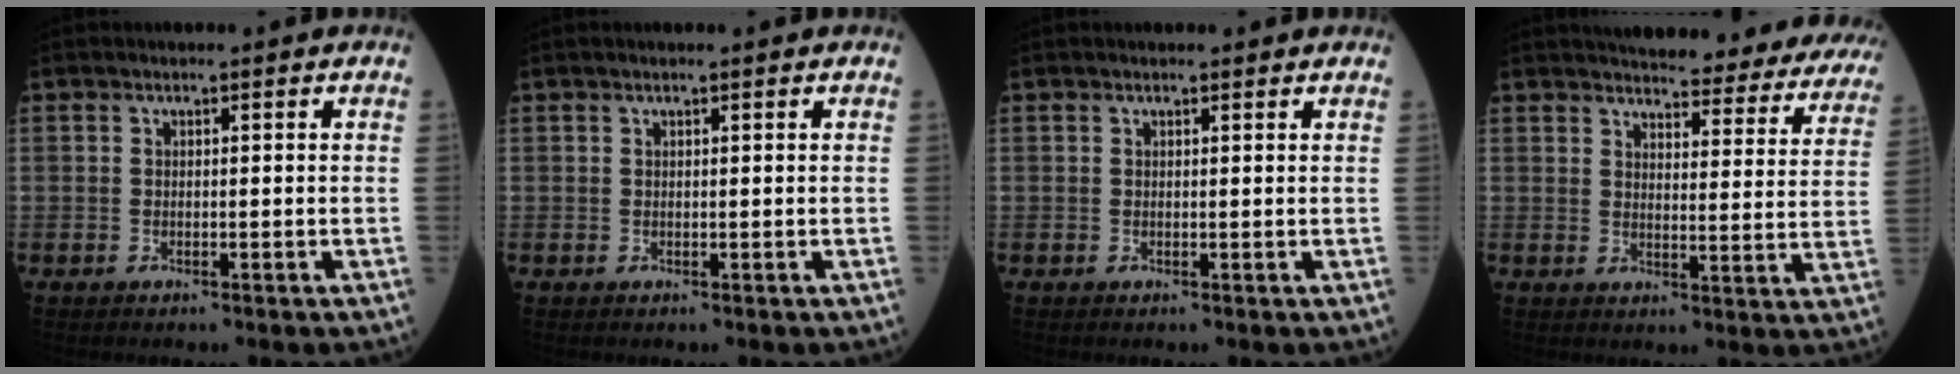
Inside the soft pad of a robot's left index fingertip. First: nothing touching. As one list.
[{"total": 0.8, "force": [0.6, 0.0, 0.5], "torque": [-0.010, 0.008, 0.011]}, {"total": 1.7, "force": [1.6, 0.4, 0.5], "torque": [-0.011, 0.008, 0.015]}, {"total": 26.8, "force": [24.8, 5.3, 8.8], "torque": [-0.109, -0.074, 0.273]}]